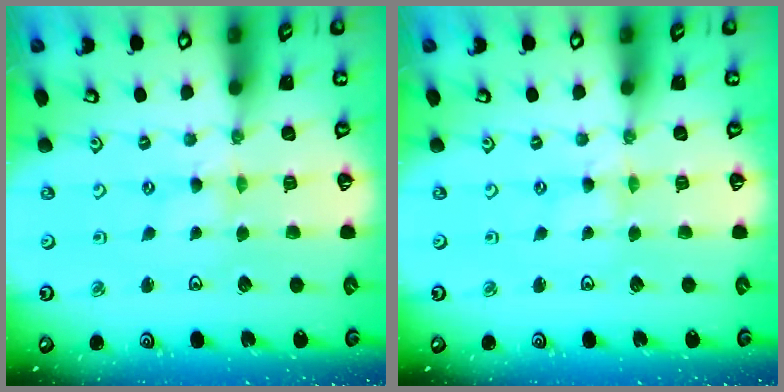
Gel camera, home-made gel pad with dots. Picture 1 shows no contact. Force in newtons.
{"total": 0.0}